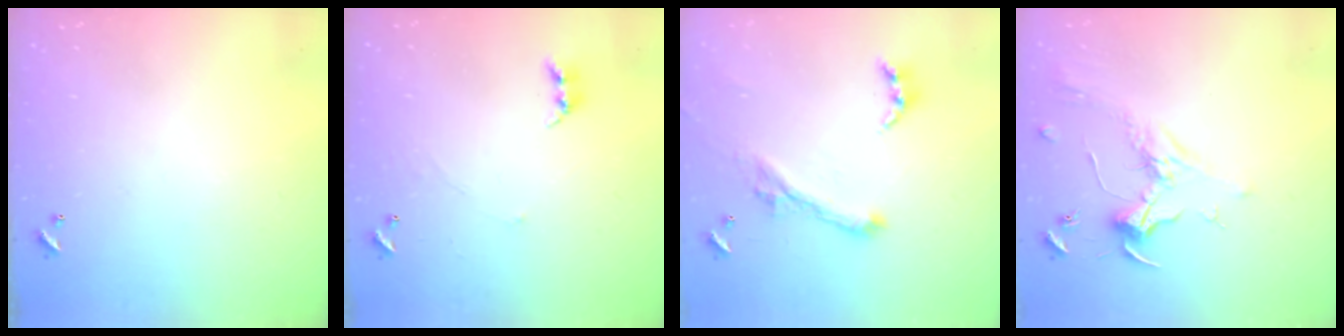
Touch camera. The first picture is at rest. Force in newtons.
{"total": 2.7, "press": 2.7, "slide": 0.3}
{"total": 2.8, "press": 2.5, "slide": 1.3}
{"total": 1.8, "press": 1.7, "slide": 0.8}